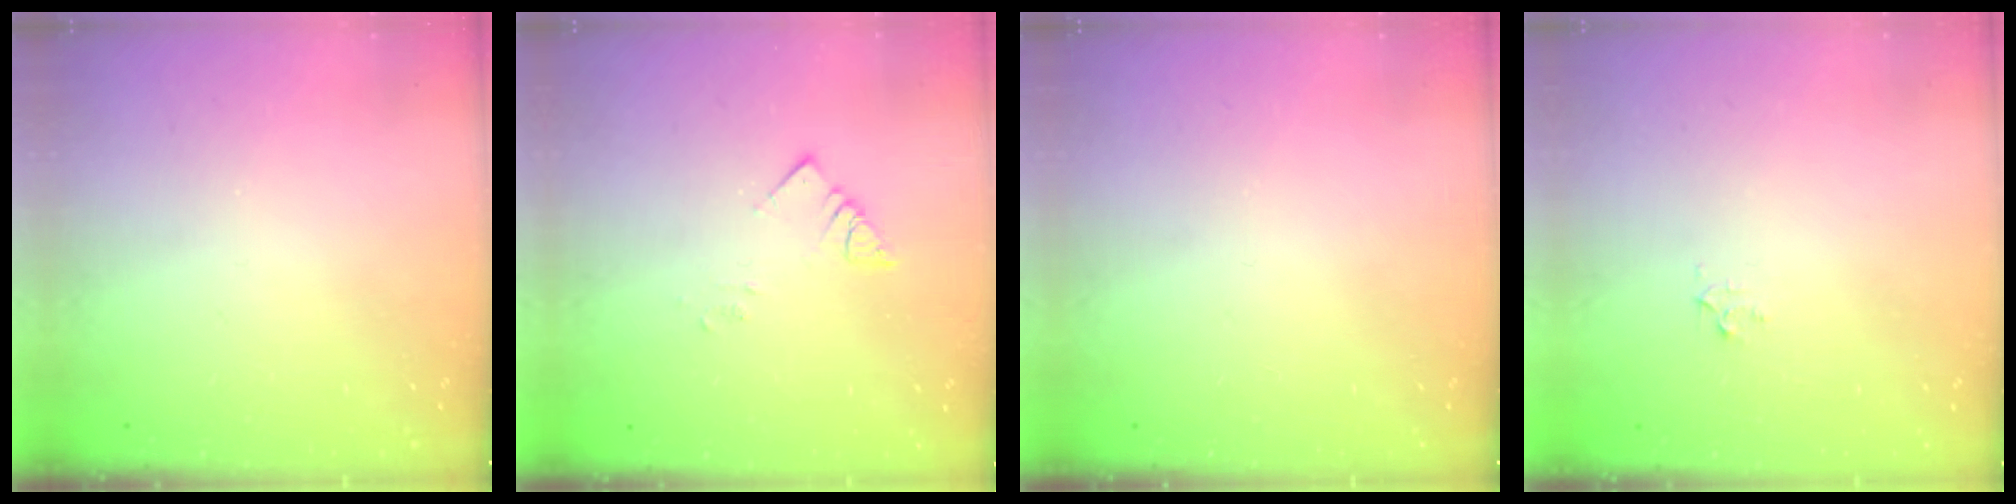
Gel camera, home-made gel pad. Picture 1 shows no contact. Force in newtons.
{"total": 3.4, "press": 3.4, "slide": 0.1}
{"total": 0.0}
{"total": 2.3, "press": 2.3, "slide": 0.2}